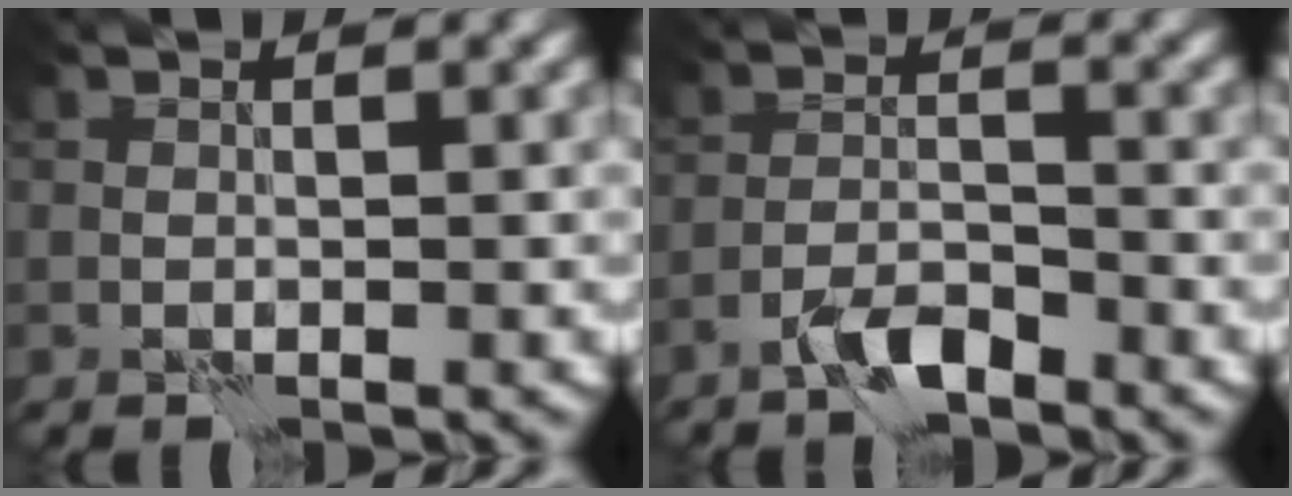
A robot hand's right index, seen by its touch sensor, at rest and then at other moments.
{"total": 2.9, "force": [-2.4, 0.5, 1.5], "torque": [-0.028, 0.008, -0.050]}